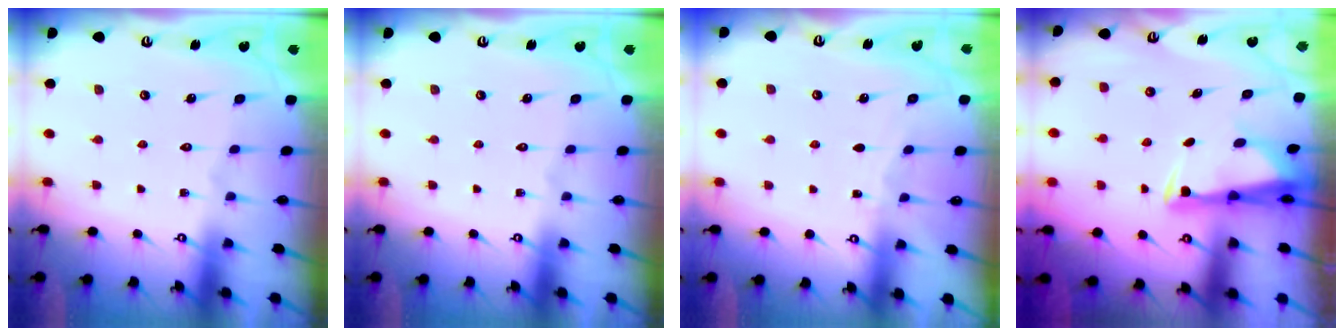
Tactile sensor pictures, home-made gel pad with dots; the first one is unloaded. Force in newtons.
{"total": 0.0}
{"total": 2.9, "press": 2.8, "slide": 0.3}
{"total": 2.8, "press": 2.6, "slide": 1.0}